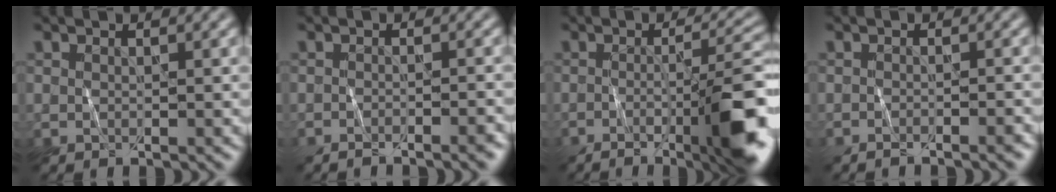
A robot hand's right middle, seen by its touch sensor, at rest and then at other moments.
{"total": 1.8, "force": [-1.5, 0.2, 1.0], "torque": [0.000, -0.001, -0.030]}
{"total": 8.9, "force": [-3.3, 1.8, 8.1], "torque": [-0.090, 0.009, -0.053]}
{"total": 1.4, "force": [-1.2, 0.1, 0.6], "torque": [0.006, -0.001, -0.026]}